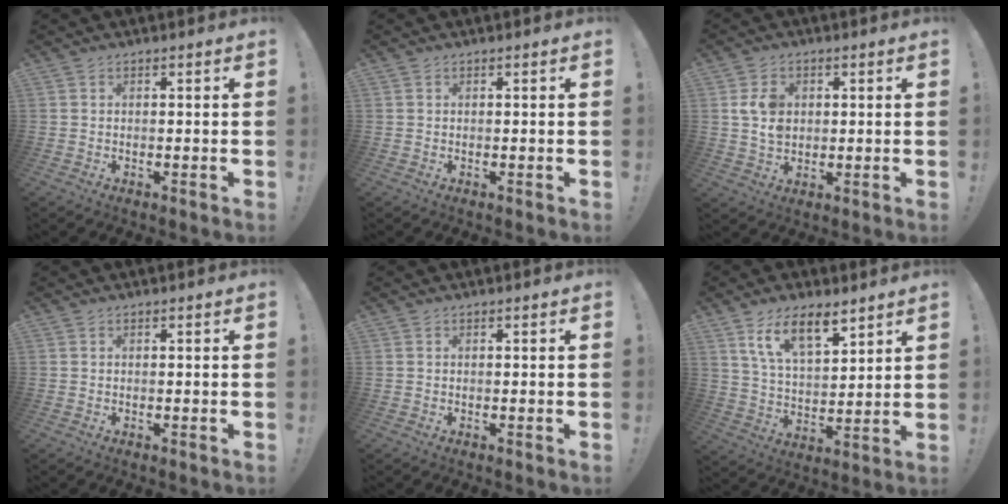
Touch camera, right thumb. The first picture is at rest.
{"total": 0.0}
{"total": 7.1, "force": [1.5, 5.6, 4.0], "torque": [-0.059, 0.000, 0.026]}
{"total": 0.0}
{"total": 0.0}
{"total": 12.8, "force": [8.4, 5.3, 8.1], "torque": [-0.141, -0.039, 0.153]}